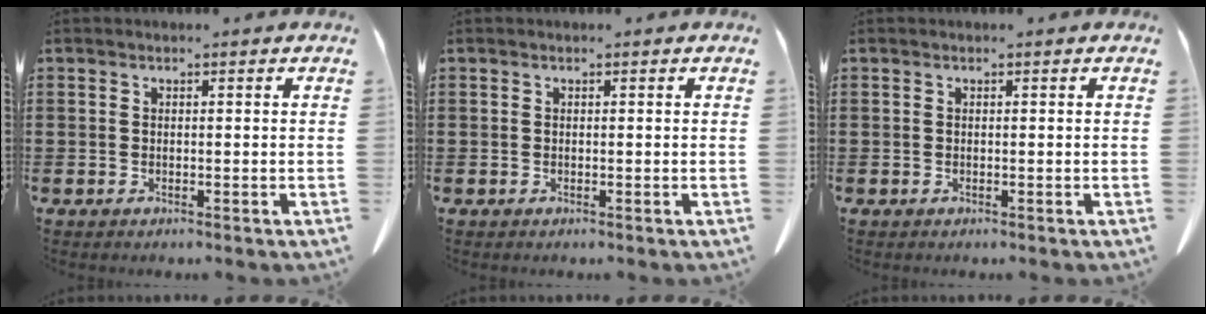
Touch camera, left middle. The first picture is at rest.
{"total": 0.0}
{"total": 0.0}